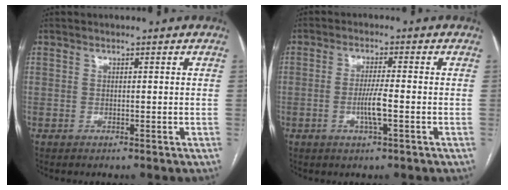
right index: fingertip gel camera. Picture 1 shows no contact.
{"total": 4.2, "force": [-1.2, 0.0, 4.1], "torque": [-0.079, -0.005, -0.022]}